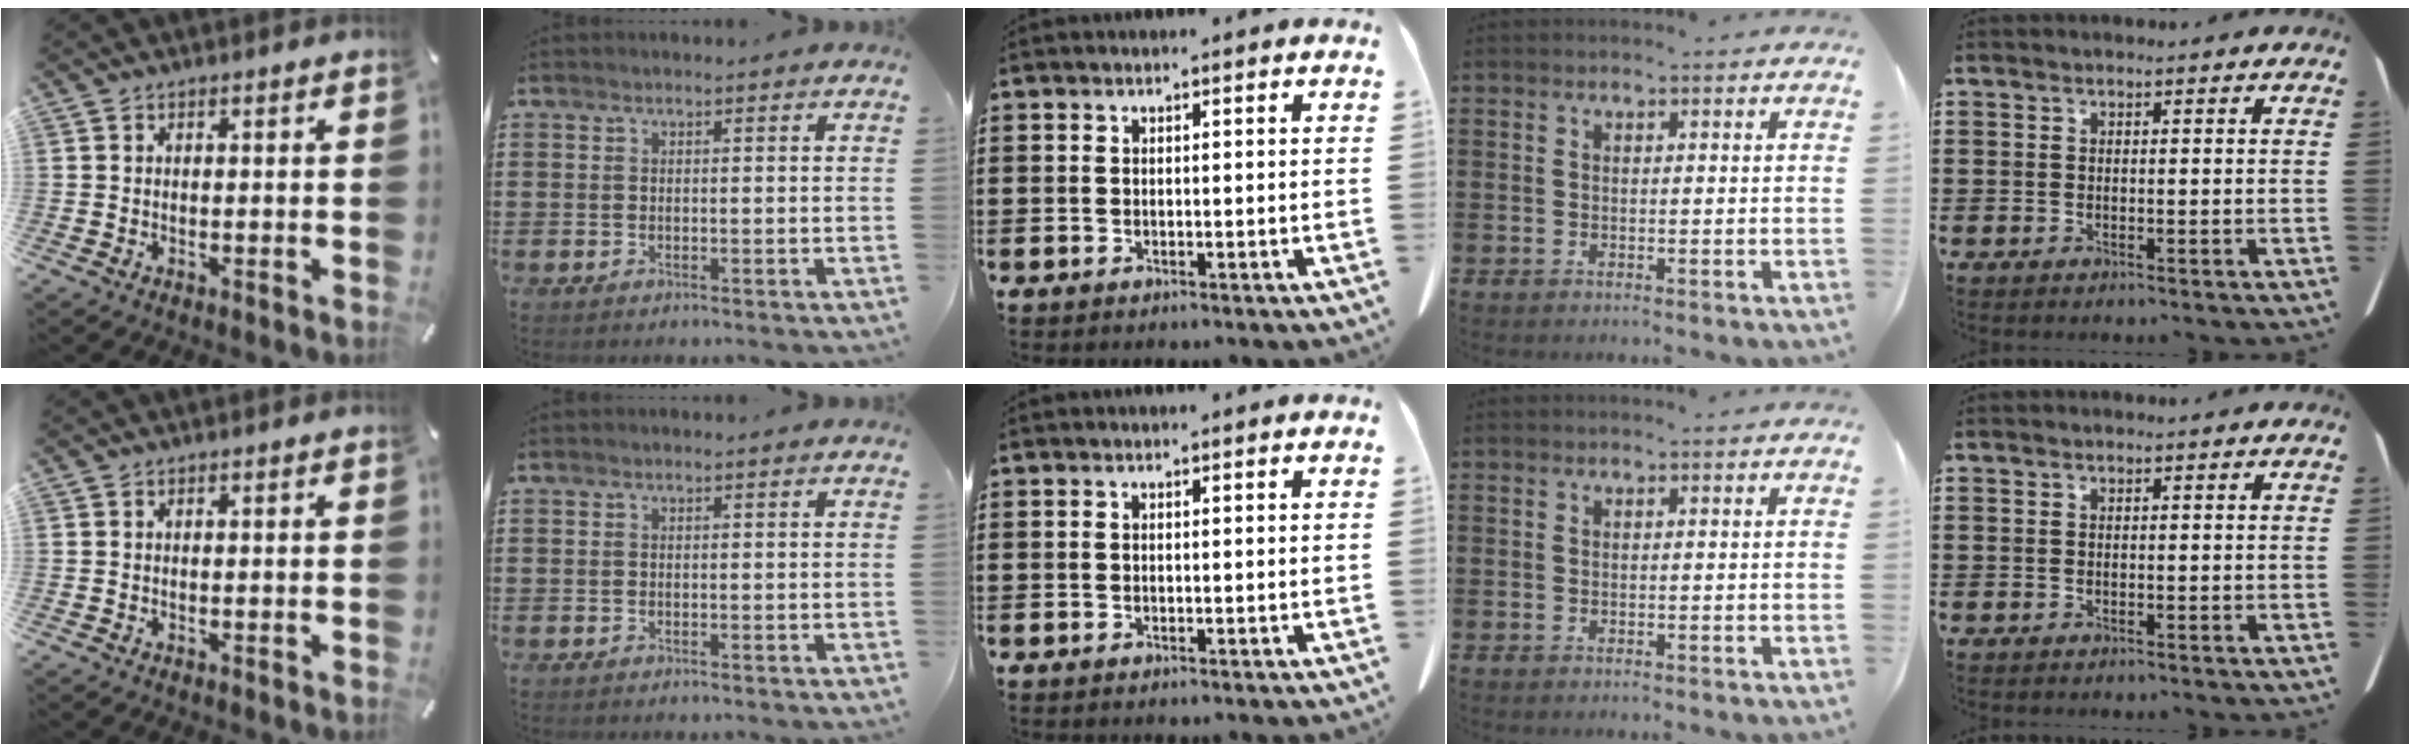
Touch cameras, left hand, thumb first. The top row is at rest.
{}